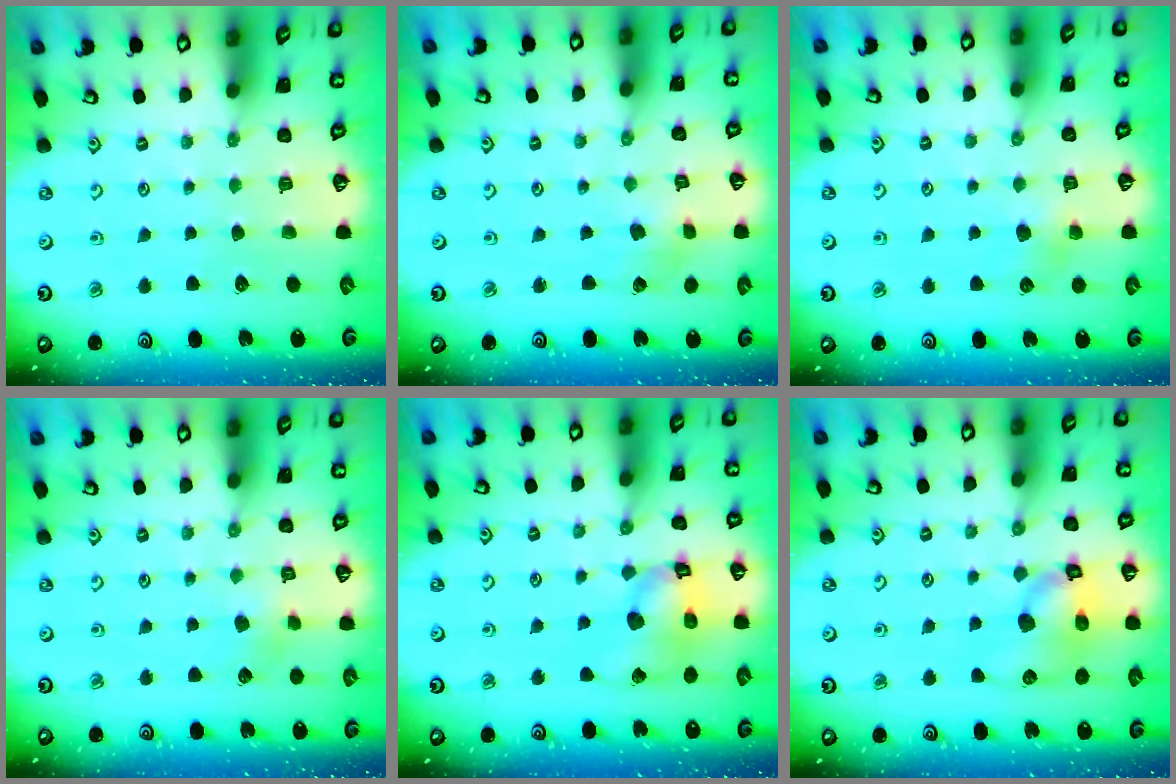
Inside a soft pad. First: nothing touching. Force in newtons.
{"total": 2.5, "press": 2.5, "slide": 0.6}
{"total": 4.5, "press": 4.4, "slide": 0.8}
{"total": 3.4, "press": 3.3, "slide": 0.9}
{"total": 14.1, "press": 14.0, "slide": 1.7}
{"total": 11.2, "press": 11.1, "slide": 1.6}